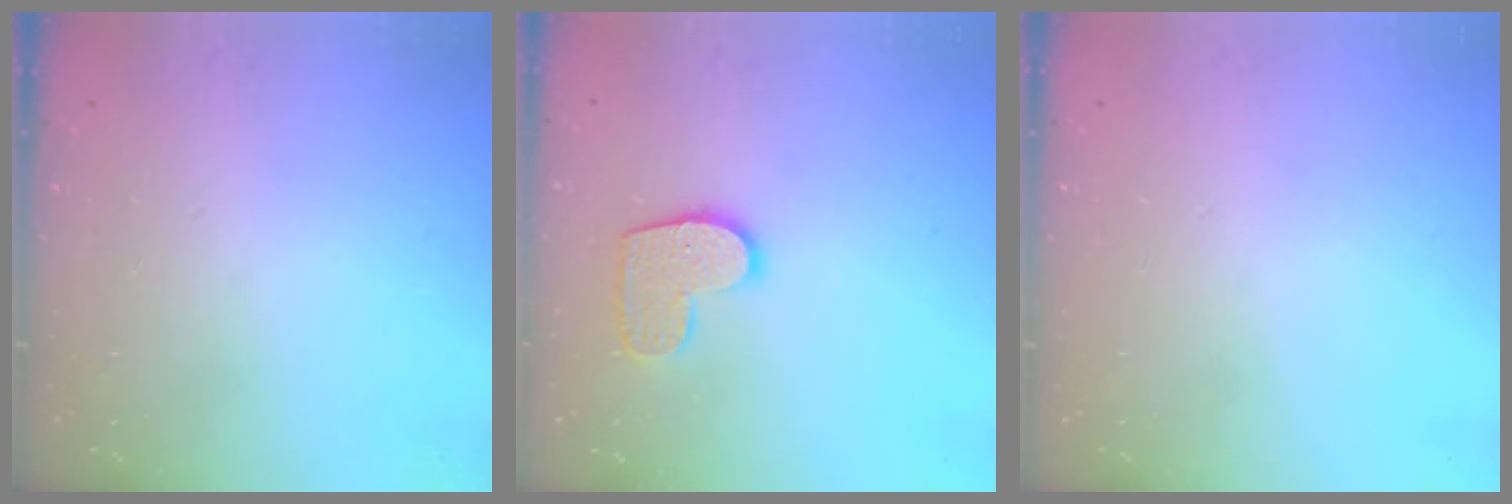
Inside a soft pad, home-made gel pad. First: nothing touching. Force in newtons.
{"total": 9.9, "press": 9.9, "slide": 0.4}
{"total": 0.0}